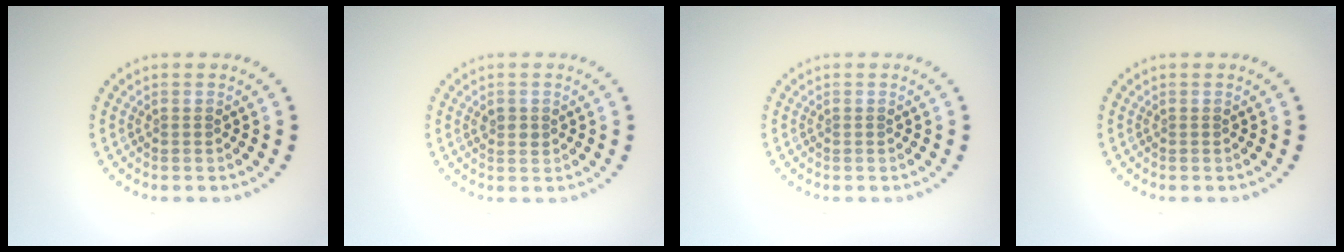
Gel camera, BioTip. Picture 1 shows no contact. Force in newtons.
{"total": 1.1, "press": 1.1, "slide": 0.1}
{"total": 0.0}
{"total": 0.0}